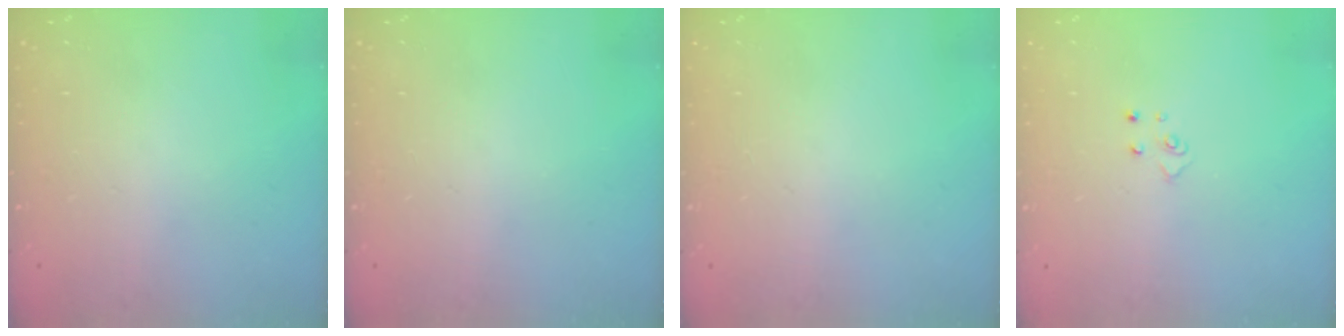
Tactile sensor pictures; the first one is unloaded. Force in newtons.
{"total": 0.0}
{"total": 0.0}
{"total": 4.3, "press": 4.3, "slide": 0.4}